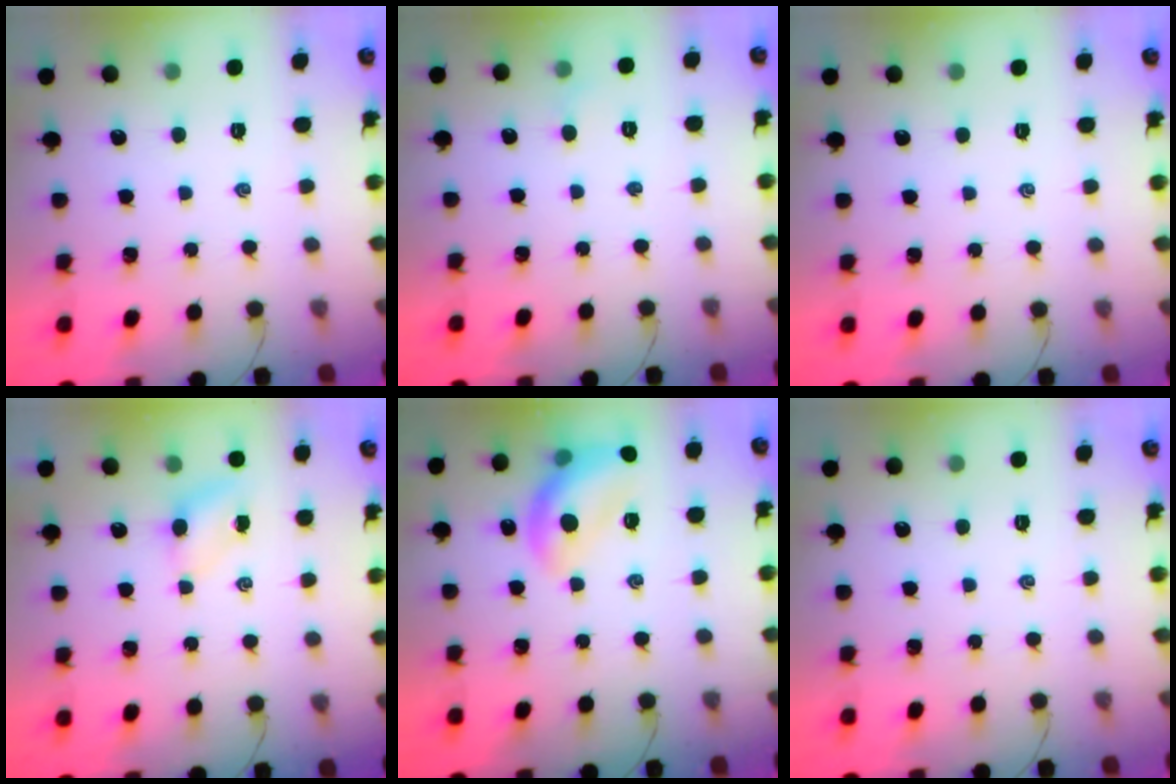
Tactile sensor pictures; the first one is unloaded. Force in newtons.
{"total": 2.7, "press": 2.6, "slide": 0.9}
{"total": 1.1, "press": 0.9, "slide": 0.5}
{"total": 4.2, "press": 4.0, "slide": 1.1}
{"total": 13.6, "press": 13.5, "slide": 1.9}
{"total": 0.0}